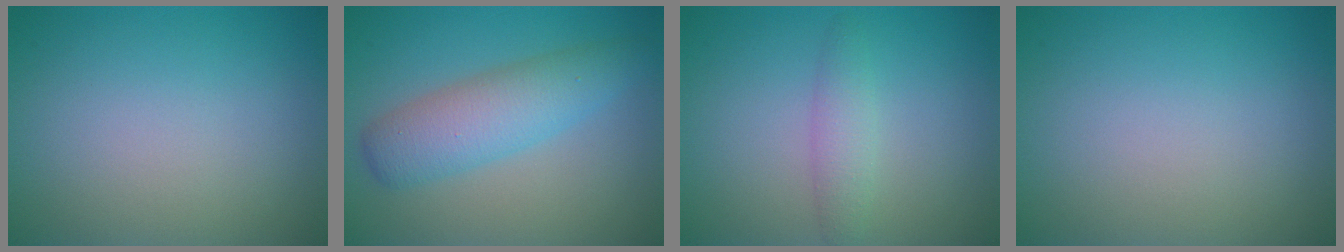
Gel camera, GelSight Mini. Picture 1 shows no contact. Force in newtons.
{"total": 4.8, "press": 4.8, "slide": 0.1}
{"total": 1.9, "press": 1.9, "slide": 0.0}
{"total": 0.0}